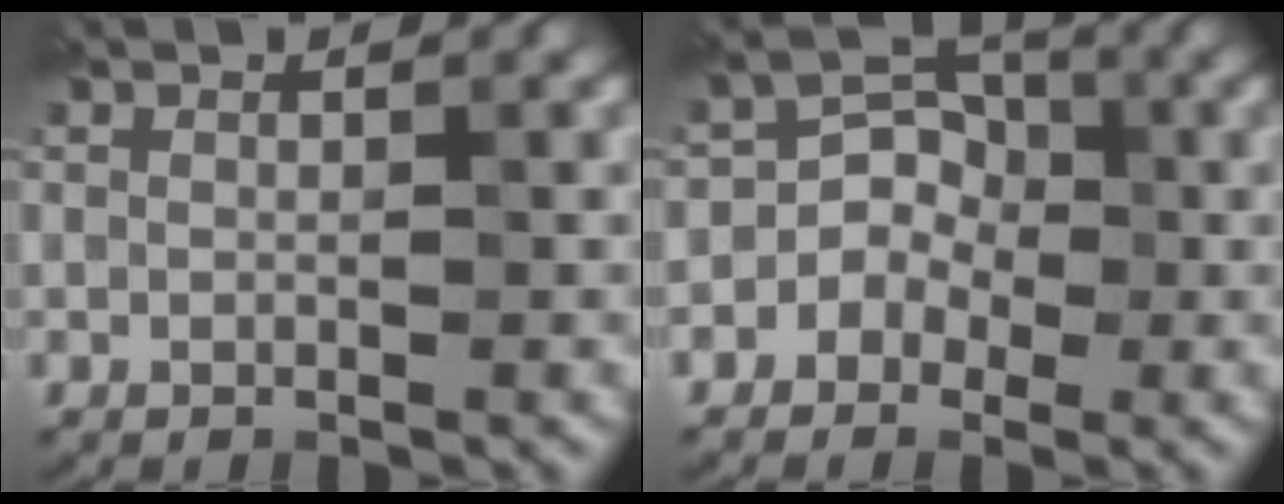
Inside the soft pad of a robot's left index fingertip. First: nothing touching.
{"total": 5.2, "force": [-1.4, 4.7, 1.8], "torque": [0.005, 0.030, -0.042]}